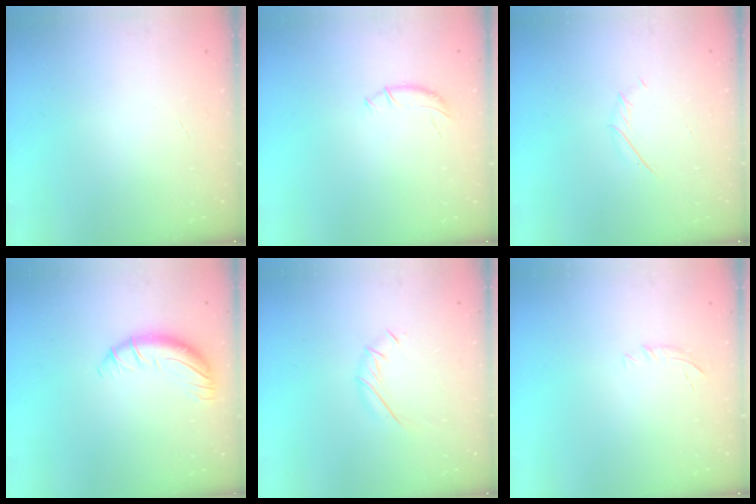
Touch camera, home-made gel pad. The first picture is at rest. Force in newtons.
{"total": 6.8, "press": 6.7, "slide": 1.2}
{"total": 2.0, "press": 2.0, "slide": 0.6}
{"total": 9.2, "press": 9.0, "slide": 2.0}
{"total": 6.0, "press": 6.0, "slide": 0.4}
{"total": 5.5, "press": 5.1, "slide": 2.0}